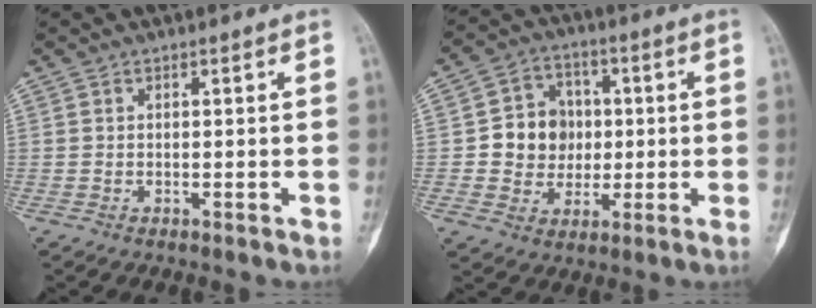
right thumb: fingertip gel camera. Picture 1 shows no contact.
{"total": 10.1, "force": [0.2, 9.1, 4.4], "torque": [-0.026, 0.012, 0.002]}